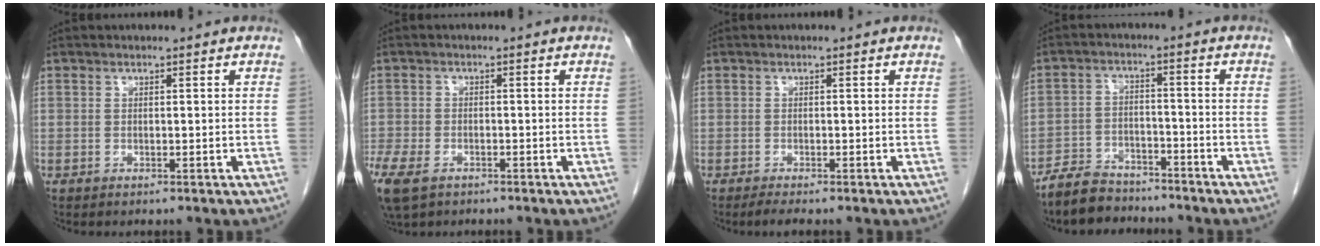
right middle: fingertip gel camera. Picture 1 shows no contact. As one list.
[{"total": 11.4, "force": [-6.7, 6.7, 6.4], "torque": [-0.182, -0.015, -0.107]}, {"total": 1.8, "force": [-1.5, -0.2, 1.0], "torque": [-0.021, -0.006, -0.027]}, {"total": 7.1, "force": [-6.3, 2.9, 1.2], "torque": [-0.029, -0.001, -0.112]}]